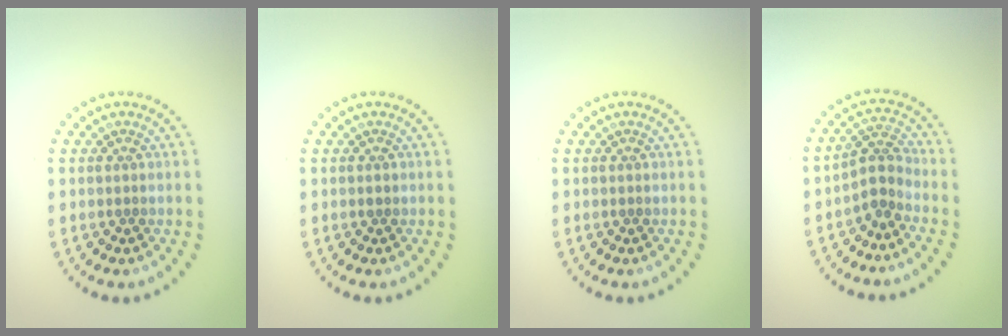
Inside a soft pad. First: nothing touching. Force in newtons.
{"total": 0.6, "press": 0.6, "slide": 0.1}
{"total": 0.0}
{"total": 2.6, "press": 1.9, "slide": 1.9}